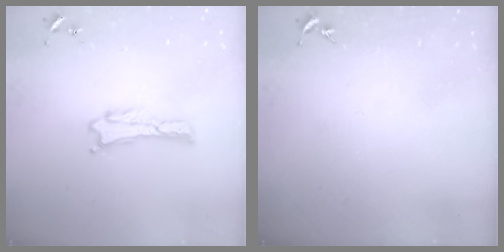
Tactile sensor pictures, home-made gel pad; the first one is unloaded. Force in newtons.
{"total": 0.0}